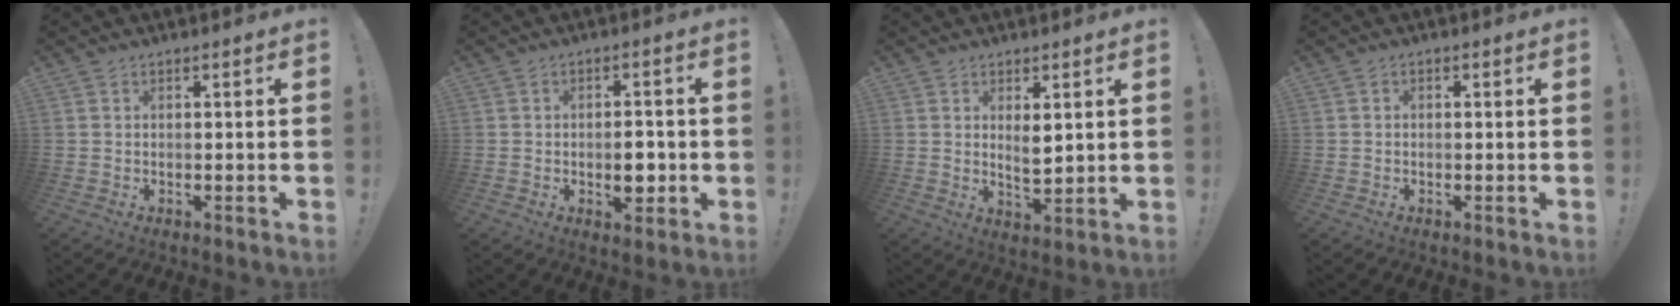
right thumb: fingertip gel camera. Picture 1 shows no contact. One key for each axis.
{"total": 5.8, "fx": -1.2, "fy": 4.1, "fz": 3.9, "tx": -0.042, "ty": 0.009, "tz": -0.021}
{"total": 4.7, "fx": 2.4, "fy": 2.3, "fz": 3.4, "tx": -0.044, "ty": -0.018, "tz": 0.039}
{"total": 0.8, "fx": -0.5, "fy": 0.5, "fz": 0.3, "tx": -0.007, "ty": 0.003, "tz": -0.009}